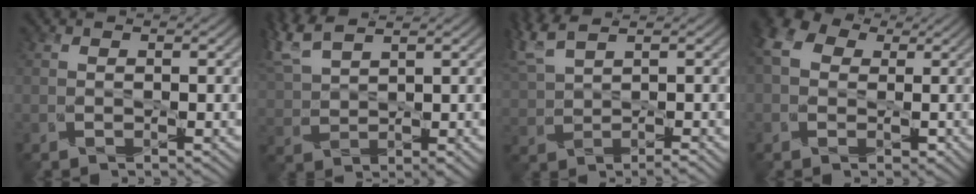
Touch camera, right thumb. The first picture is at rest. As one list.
[{"total": 6.8, "force": [5.0, 1.4, 4.4], "torque": [-0.123, 0.024, 0.102]}, {"total": 5.9, "force": [3.7, 0.8, 4.5], "torque": [-0.103, 0.027, 0.074]}, {"total": 7.7, "force": [1.0, 6.5, 3.9], "torque": [-0.115, 0.008, 0.004]}]